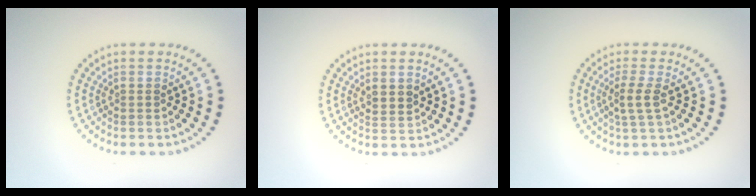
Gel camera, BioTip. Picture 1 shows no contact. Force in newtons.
{"total": 1.4, "press": 1.2, "slide": 0.7}
{"total": 1.9, "press": 1.4, "slide": 1.2}